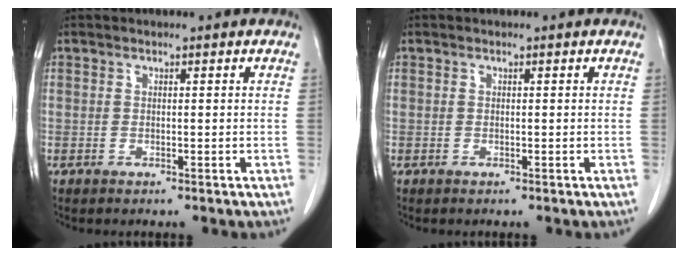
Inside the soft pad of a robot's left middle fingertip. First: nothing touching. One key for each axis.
{"total": 0.0}